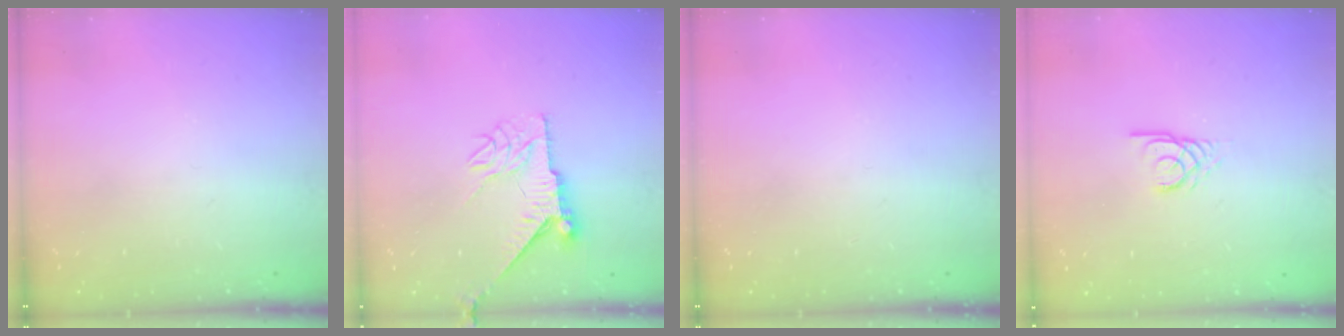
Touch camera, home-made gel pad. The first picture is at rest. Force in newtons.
{"total": 8.1, "press": 8.1, "slide": 0.5}
{"total": 0.0}
{"total": 2.9, "press": 2.9, "slide": 0.2}